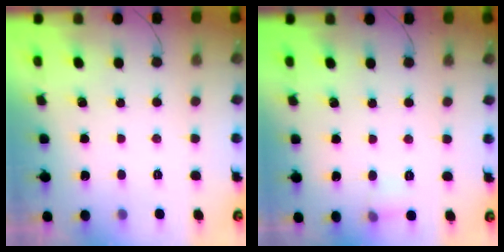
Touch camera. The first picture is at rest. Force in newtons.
{"total": 5.4, "press": 5.1, "slide": 1.8}